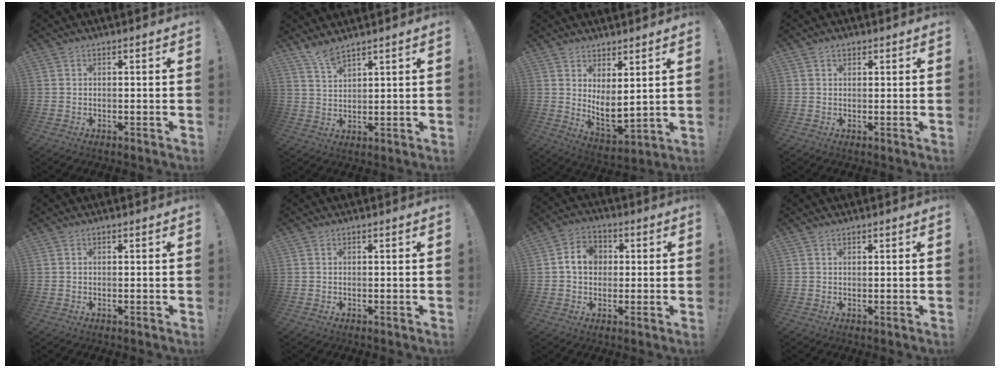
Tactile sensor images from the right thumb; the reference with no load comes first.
{"total": 4.6, "force": [4.0, 0.8, 2.1], "torque": [-0.051, -0.025, 0.074]}
{"total": 6.8, "force": [3.6, 2.7, 5.1], "torque": [-0.074, -0.048, 0.074]}
{"total": 1.5, "force": [0.9, 0.9, 0.7], "torque": [-0.013, 0.002, 0.016]}
{"total": 0.0}
{"total": 0.0}
{"total": 8.5, "force": [1.0, 7.2, 4.3], "torque": [-0.067, 0.014, 0.024]}
{"total": 0.5, "force": [0.5, 0.0, 0.2], "torque": [-0.005, 0.000, 0.010]}